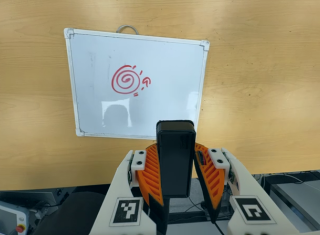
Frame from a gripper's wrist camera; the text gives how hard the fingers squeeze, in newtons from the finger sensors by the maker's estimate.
{"total": 6.7, "left": 6.0, "right": 7.4}